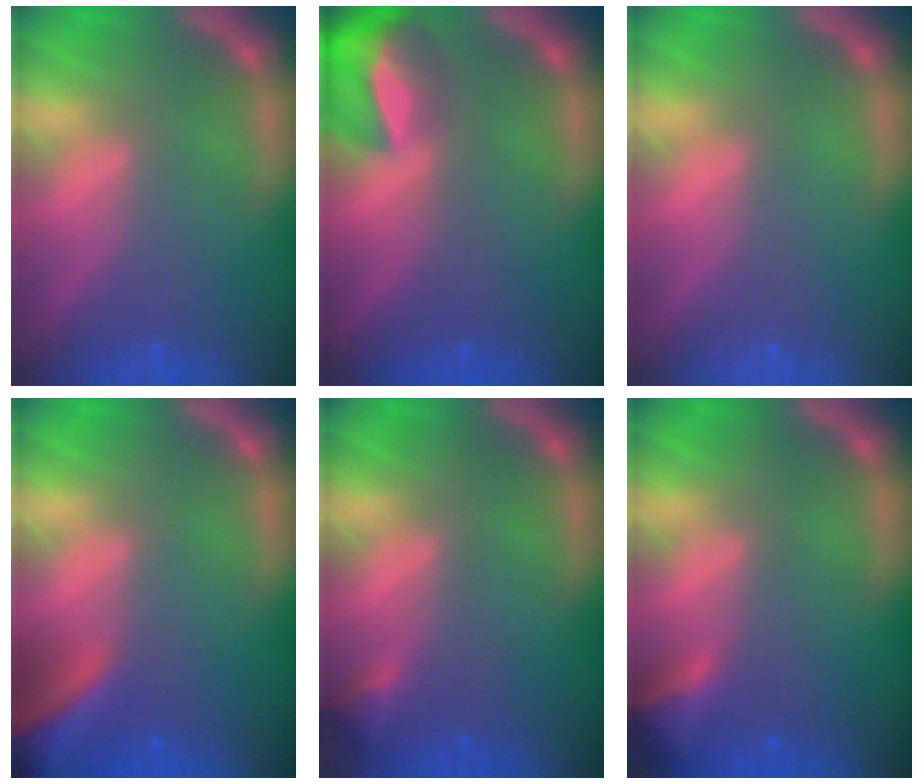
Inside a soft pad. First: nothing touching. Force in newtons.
{"total": 7.4}
{"total": 0.0}
{"total": 10.0}
{"total": 1.4}
{"total": 2.9}